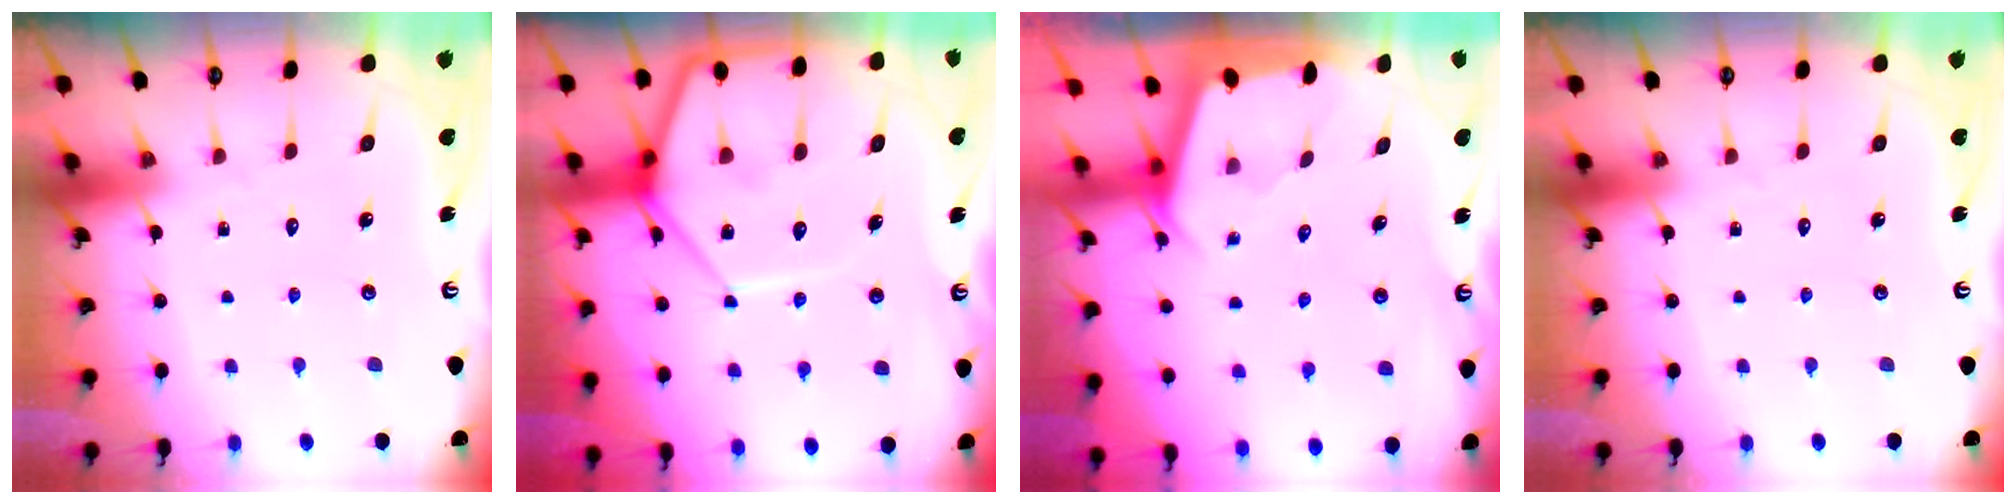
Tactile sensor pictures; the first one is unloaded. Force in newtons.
{"total": 15.1, "press": 15.0, "slide": 1.5}
{"total": 2.2, "press": 2.1, "slide": 0.3}
{"total": 0.0}